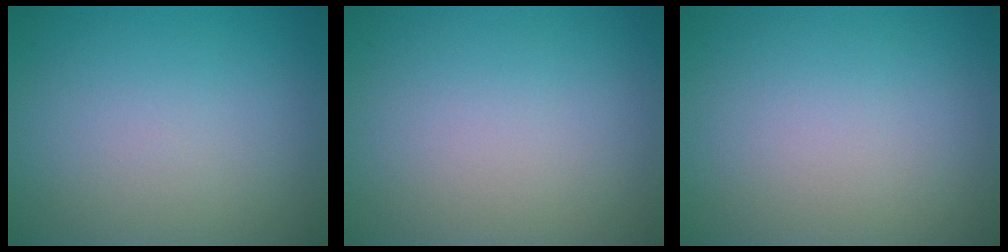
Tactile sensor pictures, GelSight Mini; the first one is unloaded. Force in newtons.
{"total": 0.0}
{"total": 0.0}